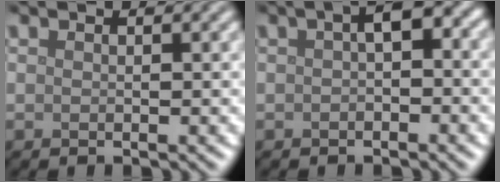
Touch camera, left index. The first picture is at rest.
{"total": 2.7, "force": [0.2, 1.1, 2.5], "torque": [-0.036, 0.012, -0.002]}